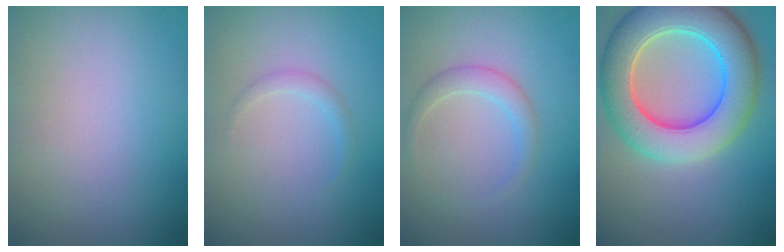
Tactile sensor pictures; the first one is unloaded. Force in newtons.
{"total": 0.9, "press": 0.9, "slide": 0.0}
{"total": 1.9, "press": 1.9, "slide": 0.0}
{"total": 9.6, "press": 9.6, "slide": 0.5}